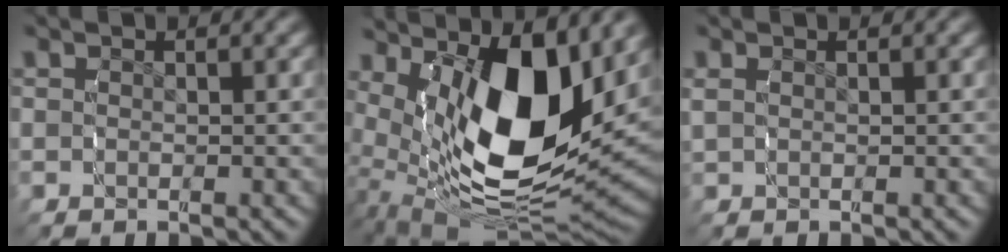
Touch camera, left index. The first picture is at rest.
{"total": 14.5, "force": [0.8, 7.9, 12.1], "torque": [-0.213, -0.033, 0.030]}
{"total": 0.6, "force": [0.4, 0.1, 0.4], "torque": [-0.010, 0.000, 0.012]}